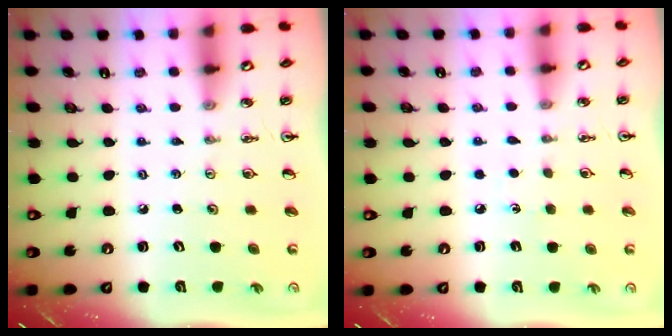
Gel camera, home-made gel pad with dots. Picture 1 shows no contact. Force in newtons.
{"total": 3.7, "press": 3.6, "slide": 0.5}